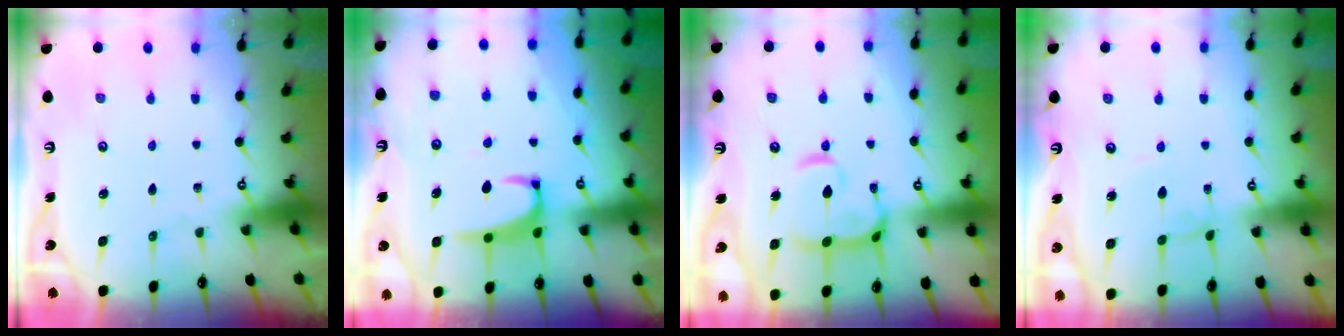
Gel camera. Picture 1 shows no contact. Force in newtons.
{"total": 2.9, "press": 2.8, "slide": 0.7}
{"total": 7.6, "press": 7.5, "slide": 1.2}
{"total": 1.1, "press": 1.1, "slide": 0.2}